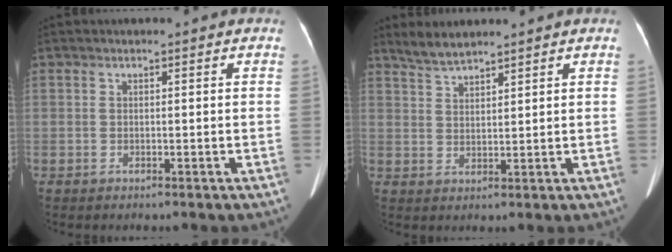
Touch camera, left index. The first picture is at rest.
{"total": 3.7, "force": [3.4, 0.3, 1.2], "torque": [-0.030, 0.010, 0.070]}